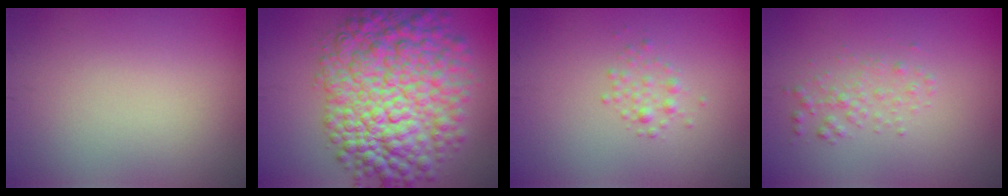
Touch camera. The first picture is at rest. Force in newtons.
{"total": 11.6, "press": 11.6, "slide": 0.2}
{"total": 1.2, "press": 1.2, "slide": 0.1}
{"total": 1.5, "press": 1.5, "slide": 0.0}